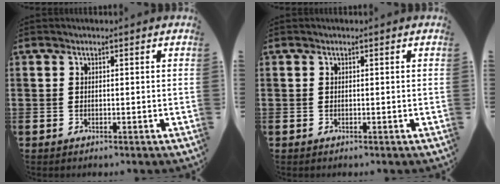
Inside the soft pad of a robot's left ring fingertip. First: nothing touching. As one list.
[{"total": 0.0}]